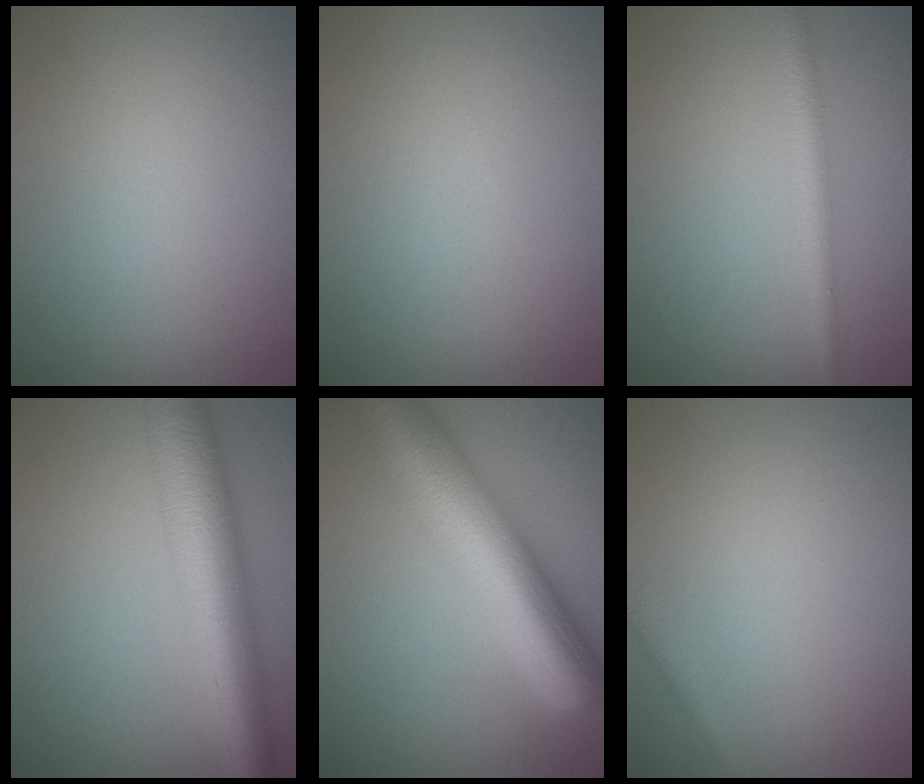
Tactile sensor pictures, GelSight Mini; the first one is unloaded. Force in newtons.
{"total": 0.0}
{"total": 2.7, "press": 2.7, "slide": 0.0}
{"total": 9.9, "press": 9.9, "slide": 0.1}
{"total": 11.9, "press": 11.9, "slide": 0.4}
{"total": 1.8, "press": 1.8, "slide": 0.1}